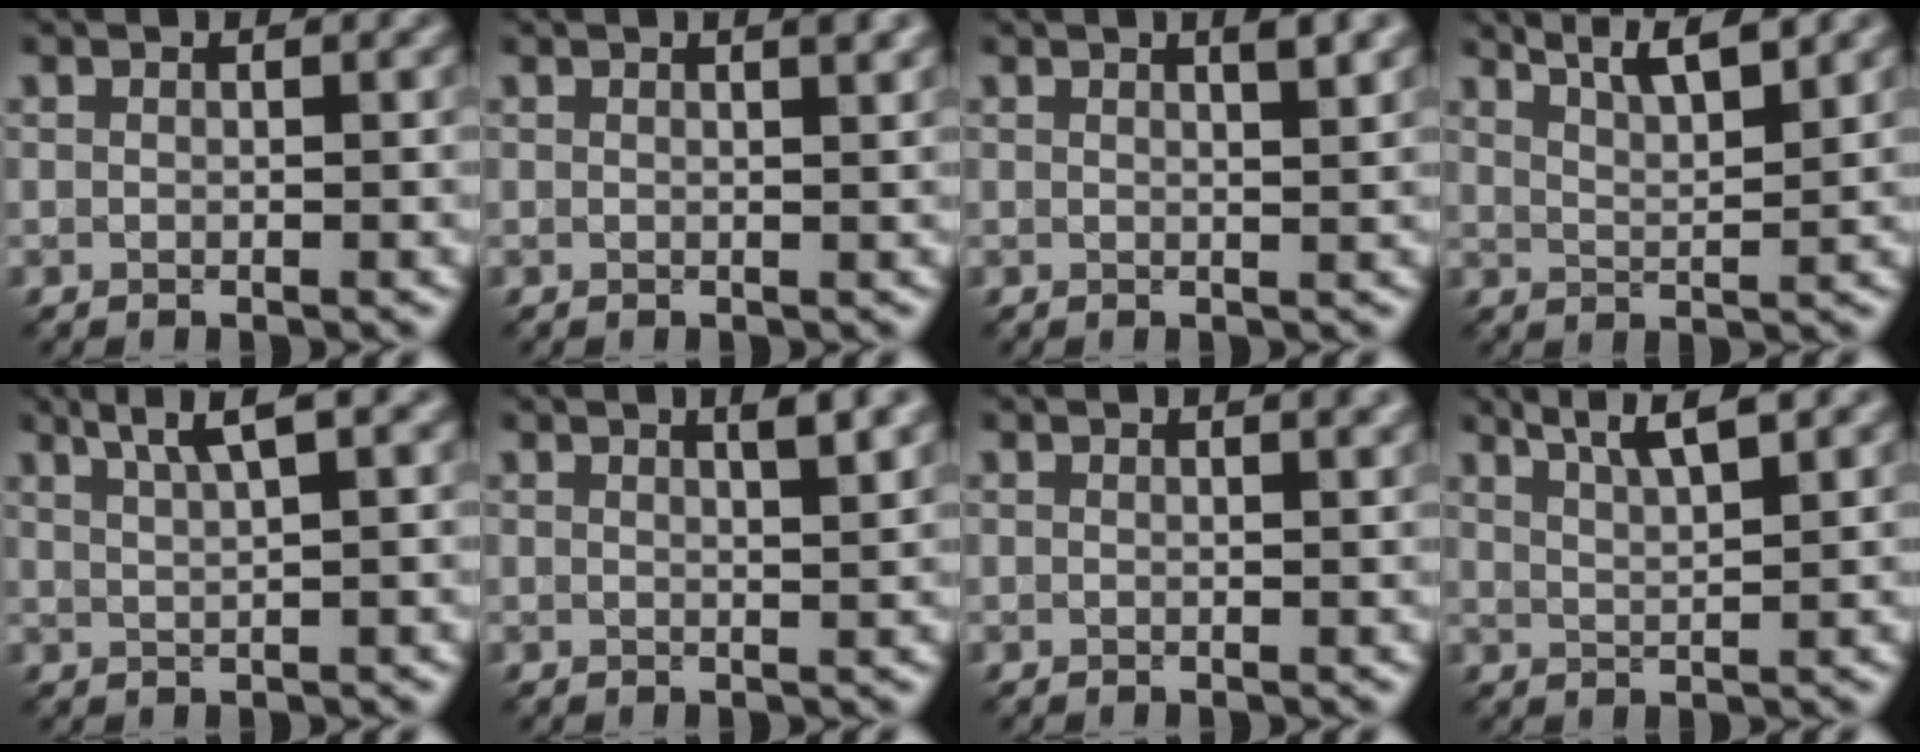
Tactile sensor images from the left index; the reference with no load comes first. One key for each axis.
{"total": 1.7, "fx": 0.9, "fy": 0.5, "fz": 1.3, "tx": -0.011, "ty": 0.003, "tz": 0.009}
{"total": 2.3, "fx": 1.2, "fy": 0.6, "fz": 1.9, "tx": -0.014, "ty": 0.004, "tz": 0.014}
{"total": 5.7, "fx": 4.4, "fy": 1.5, "fz": 3.3, "tx": -0.027, "ty": 0.023, "tz": 0.042}
{"total": 3.3, "fx": 2.0, "fy": 0.6, "fz": 2.5, "tx": -0.034, "ty": 0.007, "tz": 0.036}
{"total": 2.7, "fx": 1.4, "fy": 0.7, "fz": 2.2, "tx": -0.017, "ty": 0.005, "tz": 0.015}
{"total": 1.3, "fx": 0.8, "fy": 0.4, "fz": 1.0, "tx": -0.006, "ty": 0.004, "tz": 0.009}
{"total": 4.7, "fx": 3.4, "fy": 1.0, "fz": 3.1, "tx": -0.031, "ty": 0.014, "tz": 0.038}